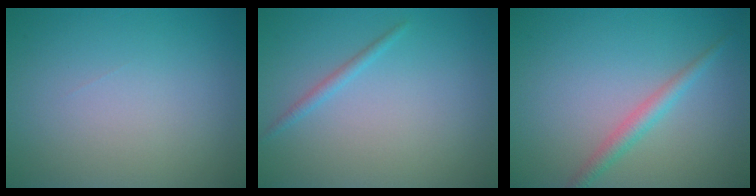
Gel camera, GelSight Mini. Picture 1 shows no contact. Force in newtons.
{"total": 1.0, "press": 1.0, "slide": 0.0}
{"total": 2.0, "press": 2.0, "slide": 0.0}